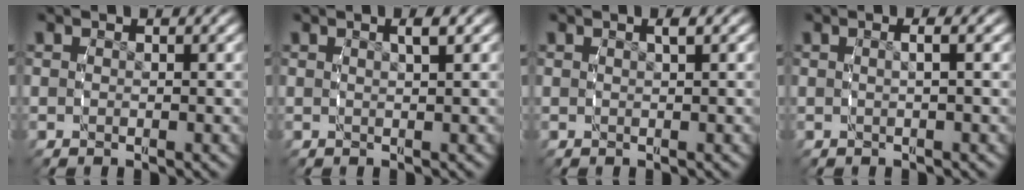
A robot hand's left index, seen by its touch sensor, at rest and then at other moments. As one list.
[{"total": 1.4, "force": [0.6, -0.5, 1.1], "torque": [-0.020, 0.003, 0.013]}, {"total": 0.9, "force": [0.3, -0.6, 0.6], "torque": [-0.012, 0.002, 0.008]}, {"total": 1.3, "force": [0.1, -0.4, 1.2], "torque": [-0.020, 0.004, 0.002]}]